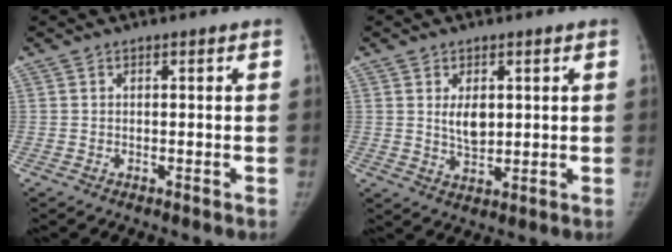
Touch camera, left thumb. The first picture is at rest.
{"total": 5.0, "force": [1.2, 3.0, 3.8], "torque": [-0.048, -0.018, 0.024]}